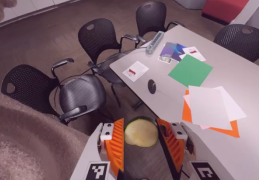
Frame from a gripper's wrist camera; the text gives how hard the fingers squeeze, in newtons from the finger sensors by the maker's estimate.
{"total": 4.8, "left": 4.4, "right": 5.1}